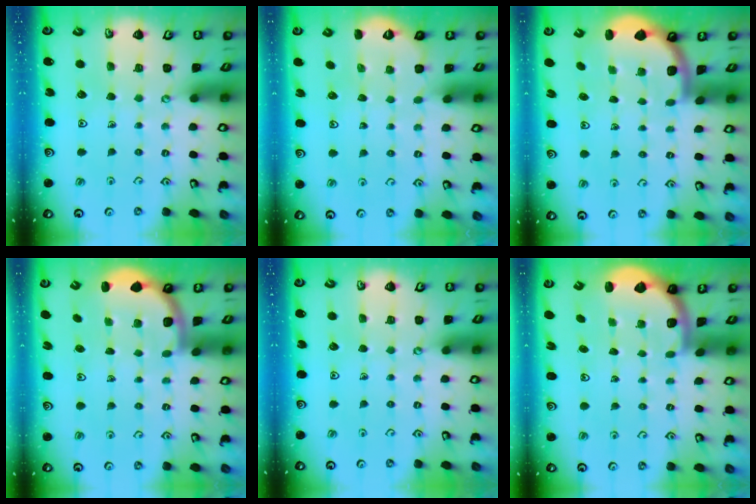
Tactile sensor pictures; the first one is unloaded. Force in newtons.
{"total": 2.1, "press": 1.0, "slide": 1.8}
{"total": 1.8, "press": 1.8, "slide": 0.1}
{"total": 2.6, "press": 2.6, "slide": 0.3}
{"total": 0.0}
{"total": 1.9, "press": 1.8, "slide": 0.5}